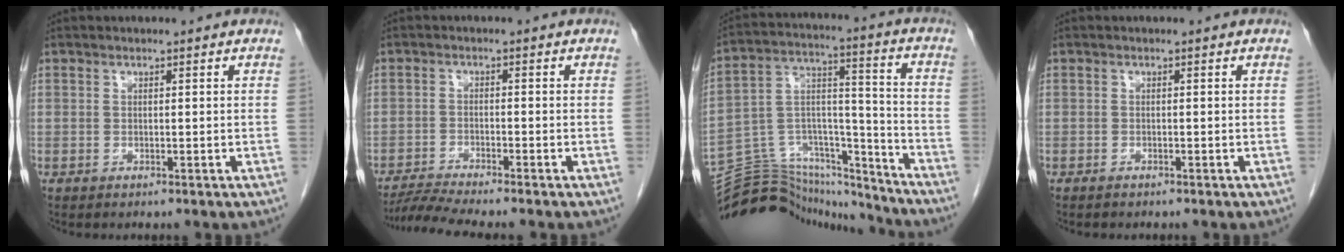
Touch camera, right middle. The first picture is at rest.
{"total": 5.3, "force": [-4.8, -1.4, 1.8], "torque": [-0.035, -0.019, -0.087]}
{"total": 21.8, "force": [-20.8, 4.9, 4.4], "torque": [-0.104, 0.045, -0.328]}
{"total": 0.5, "force": [-0.5, 0.2, 0.1], "torque": [-0.008, -0.001, -0.008]}